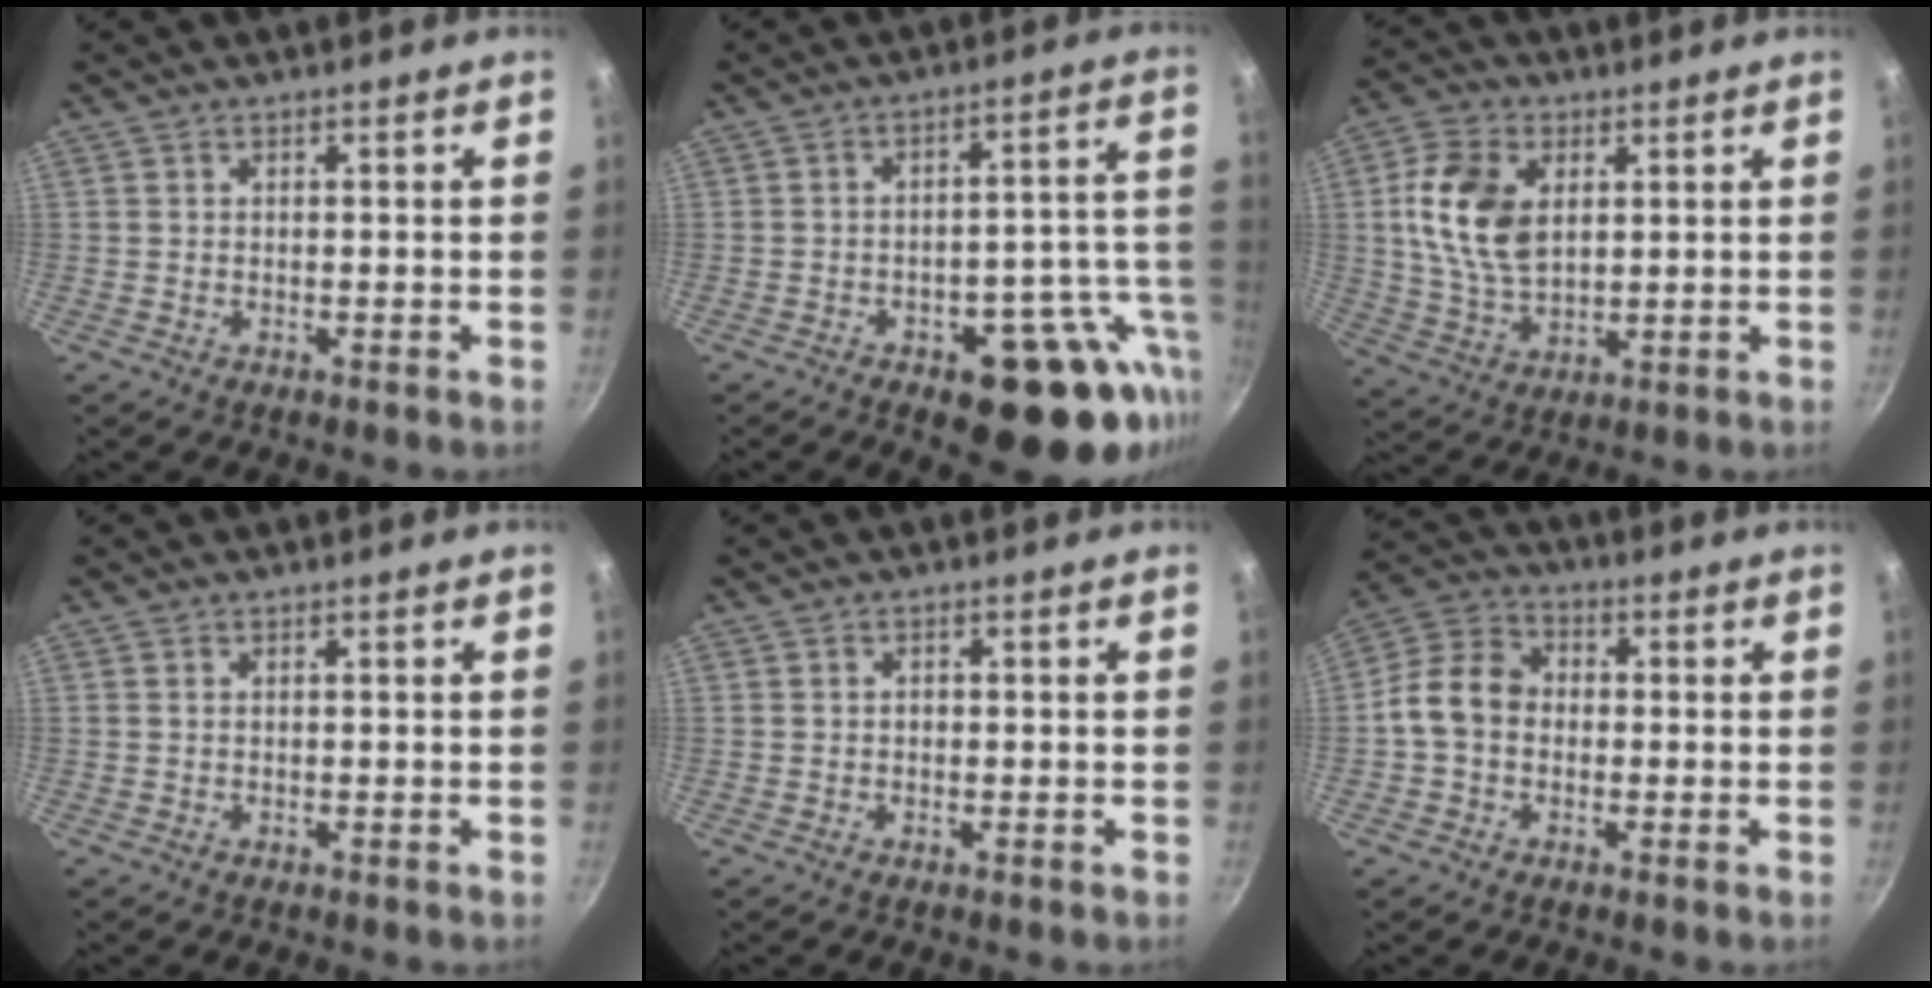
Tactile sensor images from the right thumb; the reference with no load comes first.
{"total": 18.2, "force": [-7.2, 8.9, 14.2], "torque": [-0.113, 0.033, -0.089]}
{"total": 12.9, "force": [2.8, 8.2, 9.6], "torque": [-0.171, -0.008, 0.057]}
{"total": 0.0}
{"total": 0.7, "force": [-0.1, 0.6, 0.4], "torque": [-0.003, 0.004, -0.002]}
{"total": 9.0, "force": [-0.8, 7.2, 5.3], "torque": [-0.074, 0.026, -0.037]}